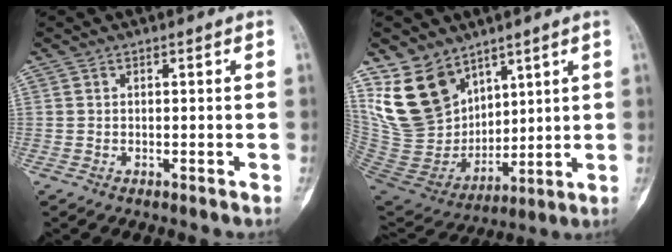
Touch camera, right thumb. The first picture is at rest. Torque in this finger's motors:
{"motor_torque": [-0.61, 3.47, 1.14, 0.98, 0.20]}